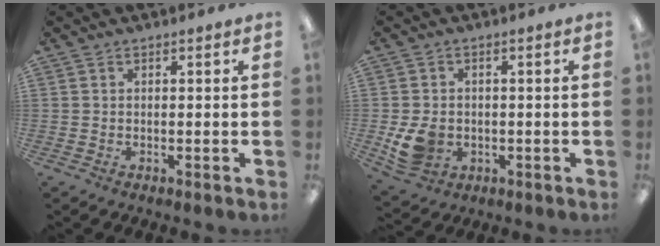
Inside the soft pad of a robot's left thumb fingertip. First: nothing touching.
{"total": 6.8, "force": [-0.9, 5.6, 3.7], "torque": [-0.075, 0.000, -0.016]}